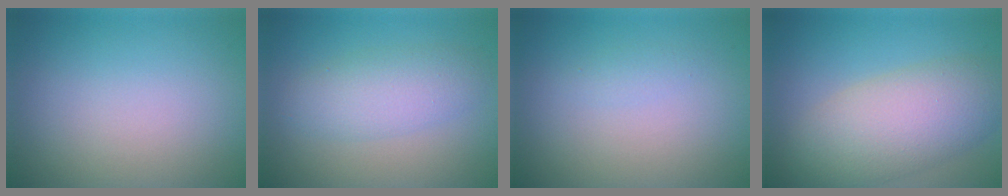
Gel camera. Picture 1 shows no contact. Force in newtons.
{"total": 3.8, "press": 3.8, "slide": 0.1}
{"total": 0.7, "press": 0.7, "slide": 0.0}
{"total": 7.2, "press": 7.2, "slide": 0.6}